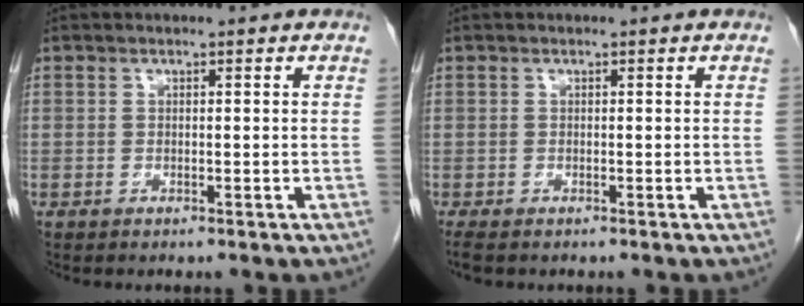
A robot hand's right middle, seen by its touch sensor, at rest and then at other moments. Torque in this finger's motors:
{"motor_torque": [0.31, -0.09, 0.16, 0.03]}